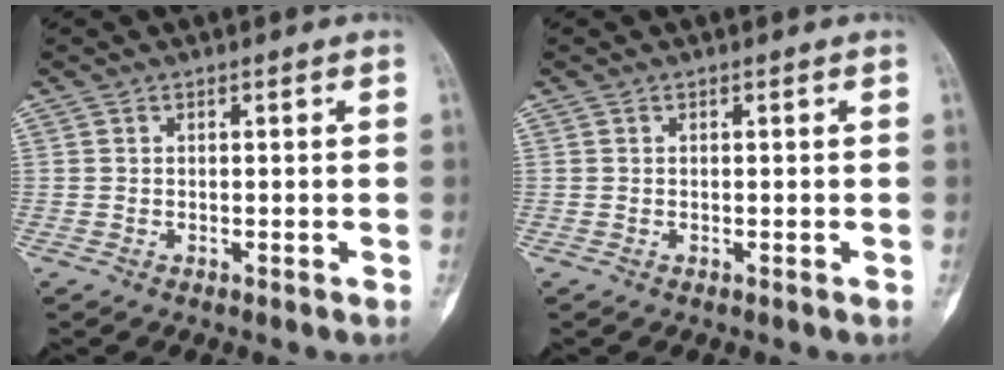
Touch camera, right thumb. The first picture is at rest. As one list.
[{"total": 0.0}]